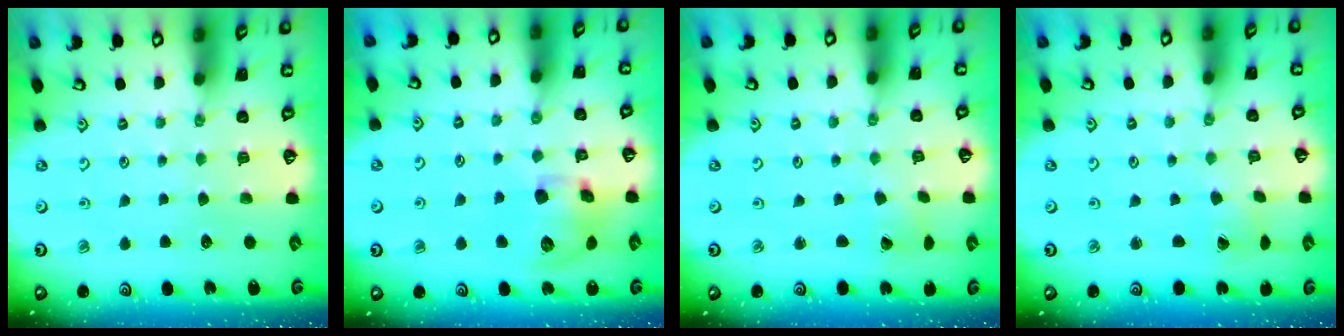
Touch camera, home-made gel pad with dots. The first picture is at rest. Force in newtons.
{"total": 11.9, "press": 11.8, "slide": 1.9}
{"total": 1.6, "press": 1.5, "slide": 0.4}
{"total": 0.9, "press": 0.9, "slide": 0.3}